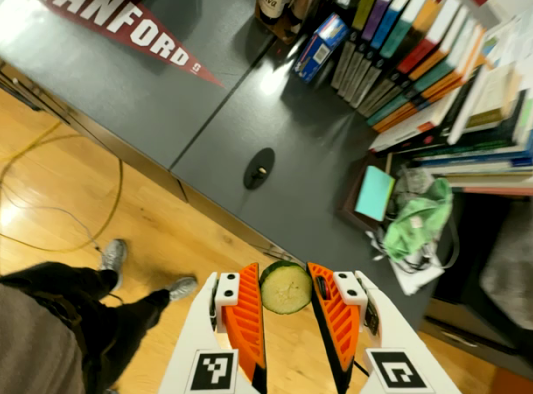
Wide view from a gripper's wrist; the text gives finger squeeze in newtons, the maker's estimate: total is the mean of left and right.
{"total": 6.5, "left": 5.8, "right": 7.1}